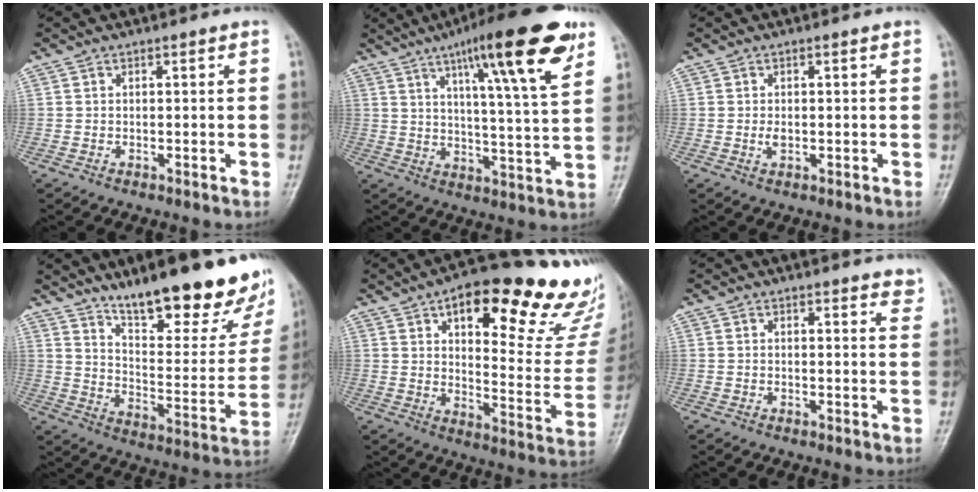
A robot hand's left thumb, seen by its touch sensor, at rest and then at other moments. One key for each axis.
{"total": 19.3, "fx": 10.7, "fy": 3.1, "fz": 15.8, "tx": -0.217, "ty": -0.037, "tz": 0.158}
{"total": 1.5, "fx": 0.0, "fy": 0.8, "fz": 1.3, "tx": -0.020, "ty": -0.002, "tz": 0.001}
{"total": 23.7, "fx": 17.0, "fy": 6.9, "fz": 15.0, "tx": -0.168, "ty": -0.099, "tz": 0.256}
{"total": 27.2, "fx": 17.5, "fy": 9.3, "fz": 18.6, "tx": -0.203, "ty": -0.065, "tz": 0.231}
{"total": 3.7, "fx": 3.3, "fy": 1.2, "fz": 1.4, "tx": 0.005, "ty": -0.014, "tz": 0.030}